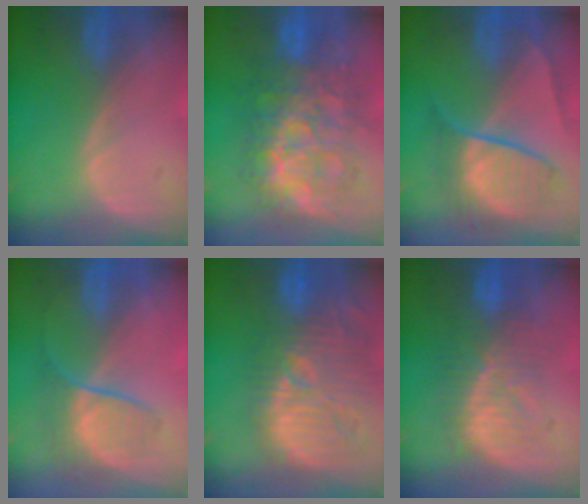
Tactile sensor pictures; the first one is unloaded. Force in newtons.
{"total": 12.3, "press": 12.3, "slide": 1.3}
{"total": 7.5, "press": 7.5, "slide": 0.3}
{"total": 6.5, "press": 6.0, "slide": 2.3}
{"total": 13.9, "press": 12.7, "slide": 5.5}
{"total": 8.7, "press": 8.4, "slide": 2.2}